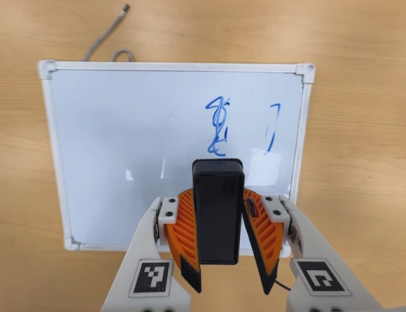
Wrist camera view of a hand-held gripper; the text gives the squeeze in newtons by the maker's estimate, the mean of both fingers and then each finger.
{"total": 7.3, "left": 6.6, "right": 8.1}